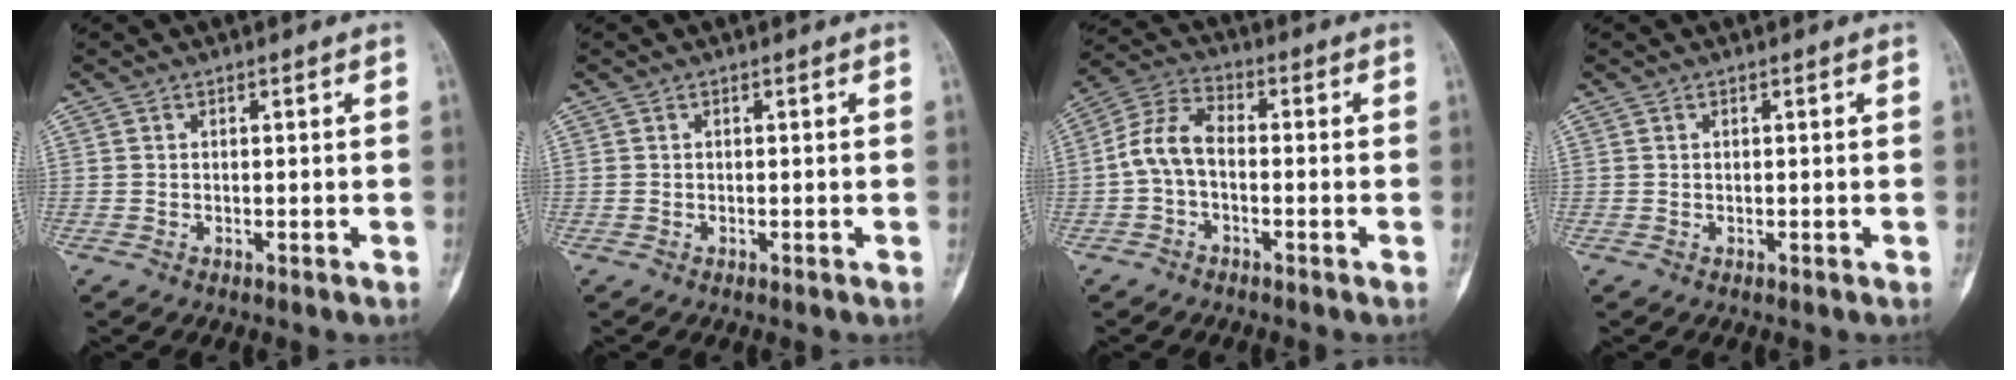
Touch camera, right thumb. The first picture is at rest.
{"total": 0.0}
{"total": 7.4, "force": [-1.2, 4.4, 5.8], "torque": [-0.116, 0.028, -0.037]}
{"total": 0.0}